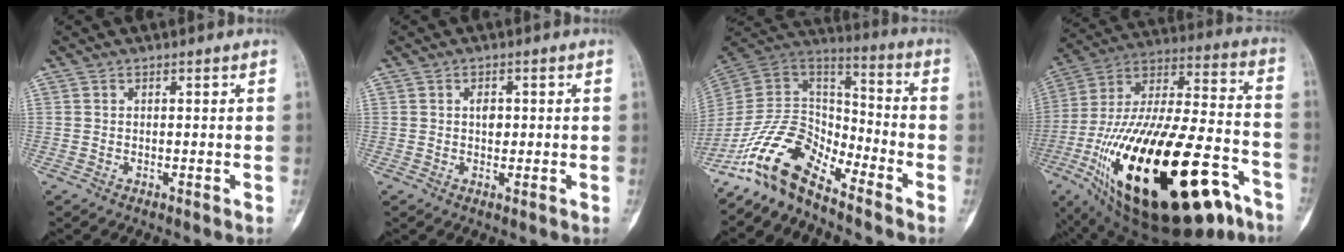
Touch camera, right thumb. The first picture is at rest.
{"total": 2.3, "force": [0.3, 1.5, 1.8], "torque": [-0.023, 0.001, 0.005]}
{"total": 13.6, "force": [-10.6, 5.4, 6.5], "torque": [-0.111, 0.095, -0.214]}
{"total": 40.6, "force": [-17.9, 16.4, 32.5], "torque": [-0.569, 0.044, -0.282]}